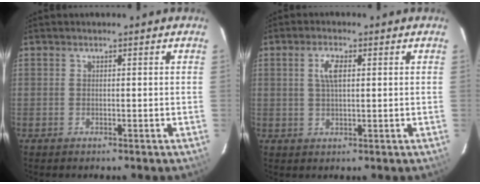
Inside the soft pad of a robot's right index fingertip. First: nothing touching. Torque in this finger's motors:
{"motor_torque": [0.10, -0.01, 0.30, 0.08]}